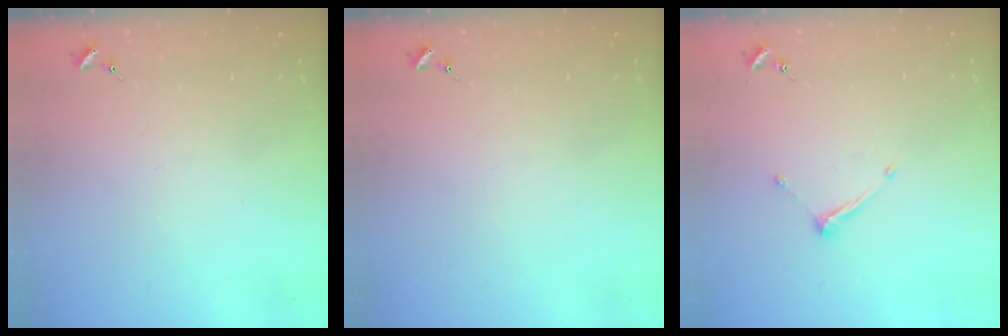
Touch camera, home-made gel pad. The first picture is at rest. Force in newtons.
{"total": 0.0}
{"total": 6.6, "press": 6.6, "slide": 0.3}